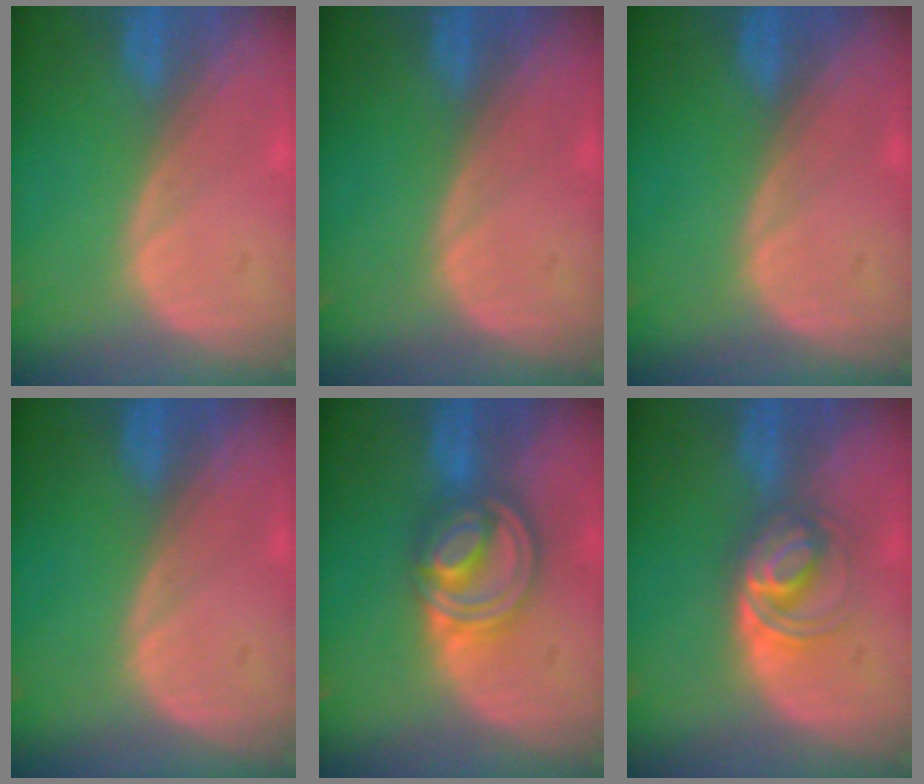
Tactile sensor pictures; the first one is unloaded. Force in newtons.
{"total": 0.0}
{"total": 0.0}
{"total": 0.0}
{"total": 8.1, "press": 6.9, "slide": 4.2}
{"total": 5.5, "press": 5.4, "slide": 1.3}